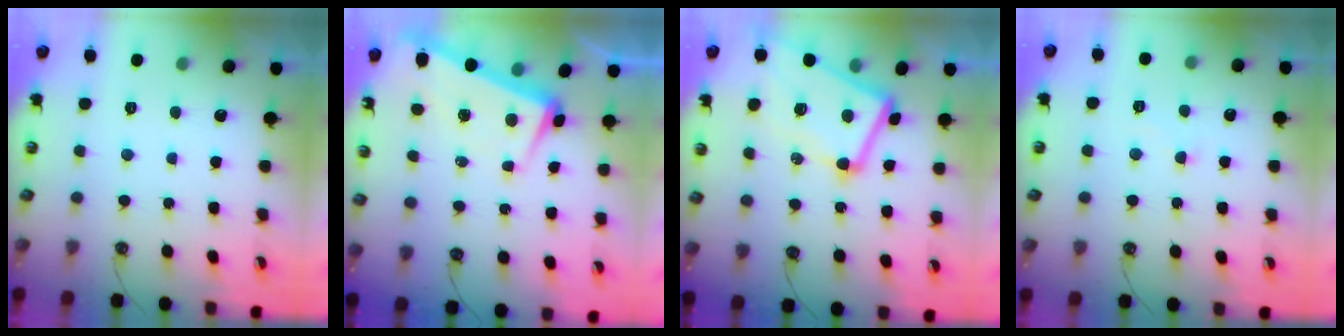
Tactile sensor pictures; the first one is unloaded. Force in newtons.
{"total": 2.4, "press": 1.3, "slide": 2.0}
{"total": 7.4, "press": 7.3, "slide": 1.6}
{"total": 3.3, "press": 3.3, "slide": 0.4}